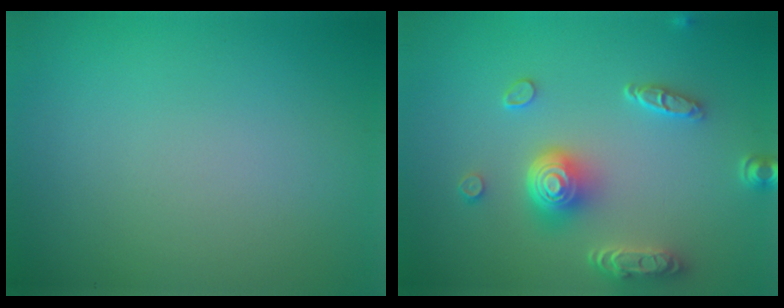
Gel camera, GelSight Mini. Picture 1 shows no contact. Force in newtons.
{"total": 5.0, "press": 4.0, "slide": 3.0}